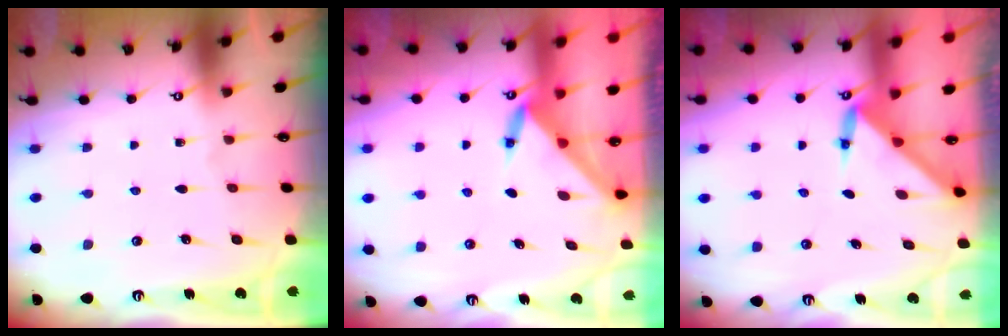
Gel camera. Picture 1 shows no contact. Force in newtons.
{"total": 3.6, "press": 3.6, "slide": 0.3}
{"total": 2.9, "press": 2.9, "slide": 0.2}